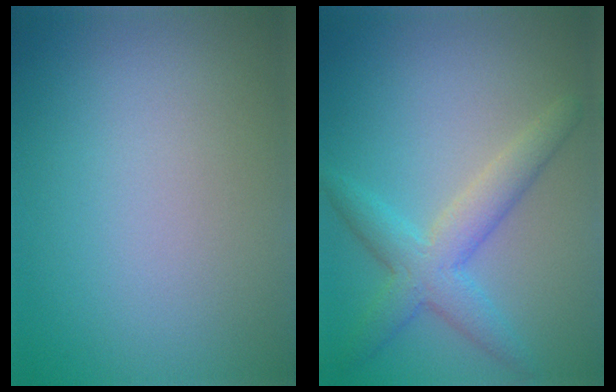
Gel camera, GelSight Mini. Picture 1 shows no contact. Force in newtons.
{"total": 4.3, "press": 4.3, "slide": 0.2}